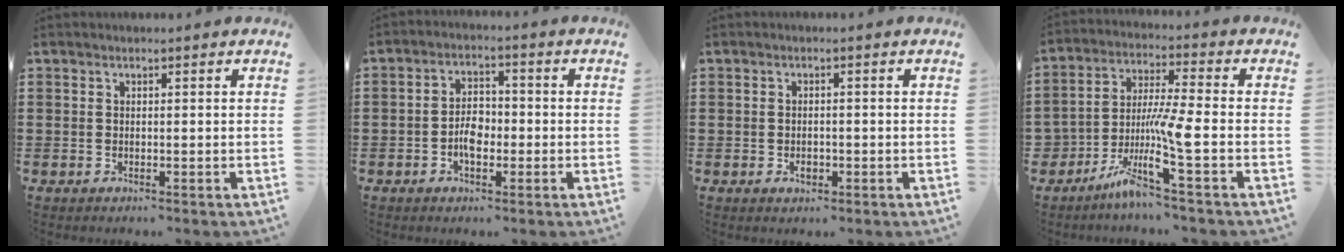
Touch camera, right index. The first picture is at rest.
{"total": 4.3, "force": [-1.2, 2.6, 3.3], "torque": [-0.060, 0.002, -0.025]}
{"total": 1.6, "force": [-0.5, 1.0, 1.1], "torque": [-0.022, 0.001, -0.010]}
{"total": 8.0, "force": [-4.5, 0.2, 6.6], "torque": [-0.142, -0.015, -0.094]}